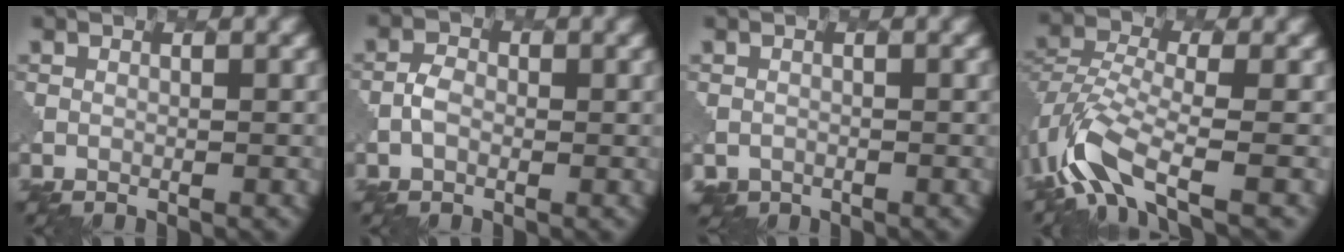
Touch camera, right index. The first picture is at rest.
{"total": 1.3, "force": [-0.4, 1.0, 0.7], "torque": [-0.015, 0.003, -0.009]}
{"total": 1.1, "force": [-0.7, 0.6, -0.6], "torque": [0.014, -0.007, -0.011]}
{"total": 6.8, "force": [-3.9, 2.8, 4.8], "torque": [-0.106, -0.005, -0.090]}